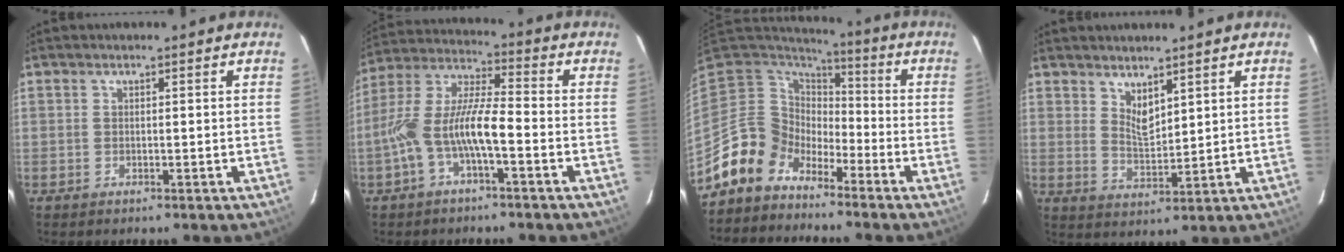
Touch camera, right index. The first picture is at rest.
{"total": 10.5, "force": [-3.8, 2.5, 9.5], "torque": [-0.202, 0.011, -0.073]}
{"total": 9.8, "force": [-7.5, 6.3, 0.1], "torque": [-0.021, 0.034, -0.147]}
{"total": 4.4, "force": [3.4, 1.4, 2.4], "torque": [-0.039, -0.009, 0.061]}